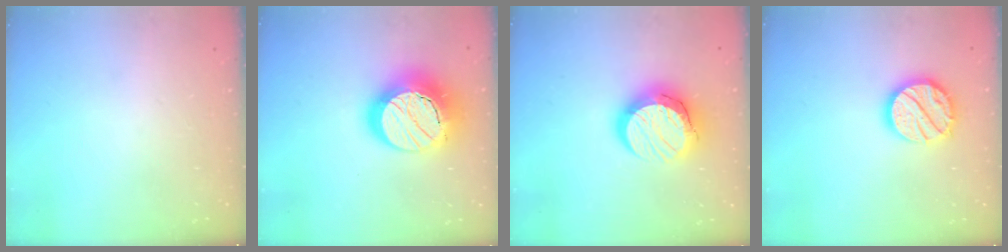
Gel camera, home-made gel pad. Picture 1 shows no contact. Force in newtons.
{"total": 21.3, "press": 21.2, "slide": 1.6}
{"total": 14.5, "press": 14.5, "slide": 0.9}
{"total": 14.8, "press": 14.7, "slide": 1.3}